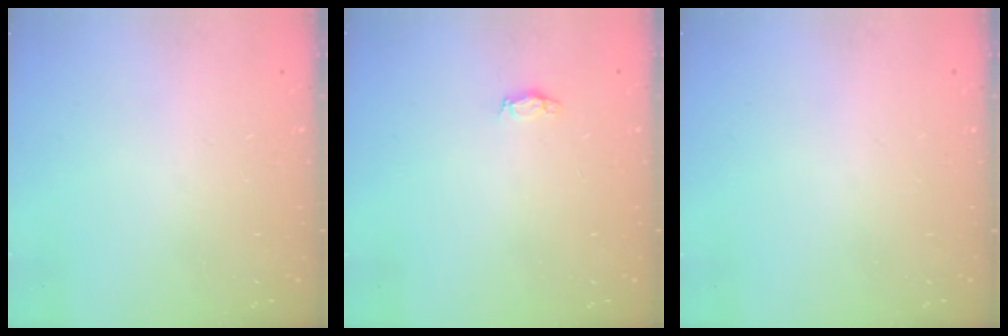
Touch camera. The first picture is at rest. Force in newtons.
{"total": 2.8, "press": 2.8, "slide": 0.4}
{"total": 0.0}